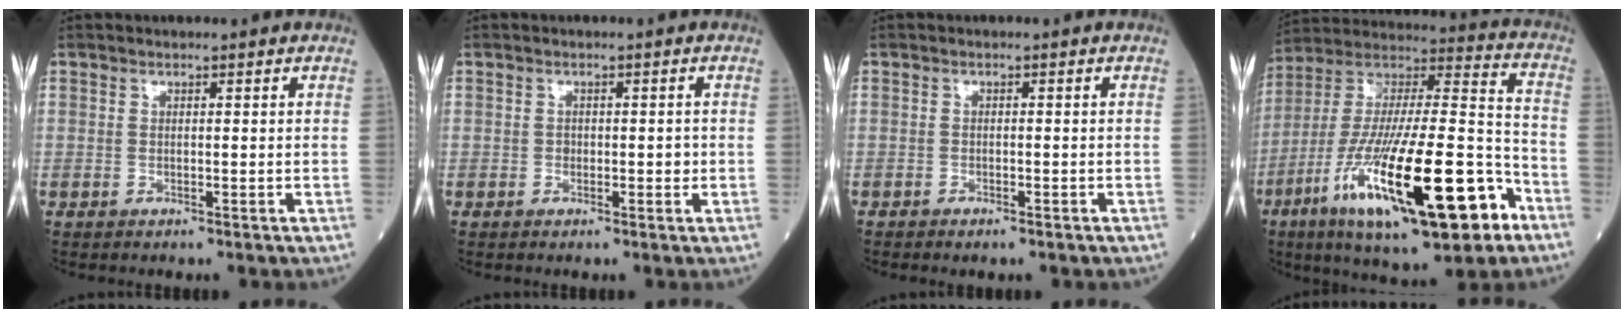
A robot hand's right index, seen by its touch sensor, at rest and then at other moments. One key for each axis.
{"total": 1.4, "fx": -0.3, "fy": 1.0, "fz": 1.0, "tx": -0.010, "ty": 0.003, "tz": -0.003}
{"total": 1.5, "fx": -1.2, "fy": 0.6, "fz": 0.7, "tx": -0.009, "ty": 0.000, "tz": -0.013}
{"total": 28.5, "fx": -12.7, "fy": 5.5, "fz": 24.9, "tx": -0.436, "ty": -0.036, "tz": -0.208}